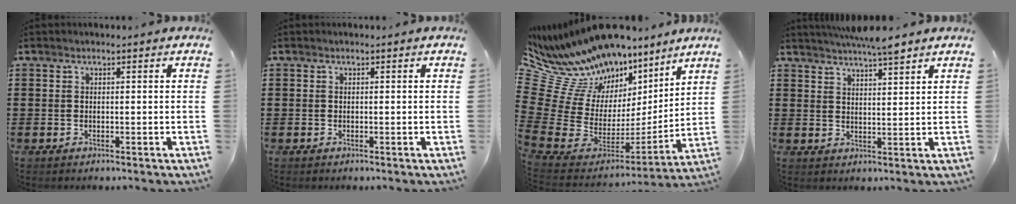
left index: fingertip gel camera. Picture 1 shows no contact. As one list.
[{"total": 0.0}, {"total": 13.4, "force": [10.0, 7.7, 4.7], "torque": [-0.166, -0.101, 0.182]}, {"total": 4.8, "force": [4.4, 0.3, 2.0], "torque": [-0.041, -0.010, 0.078]}]